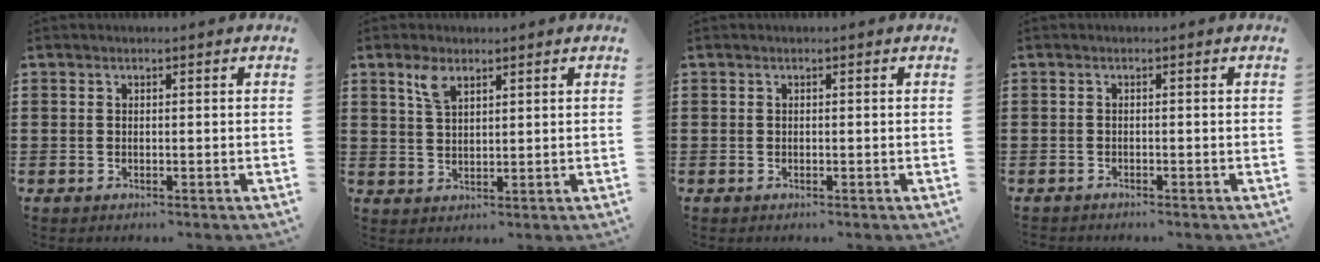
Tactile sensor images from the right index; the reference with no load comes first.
{"total": 3.7, "force": [2.3, 1.5, 2.4], "torque": [-0.056, 0.006, 0.042]}
{"total": 0.0}
{"total": 0.9, "force": [-0.9, 0.1, -0.2], "torque": [0.002, 0.001, -0.020]}